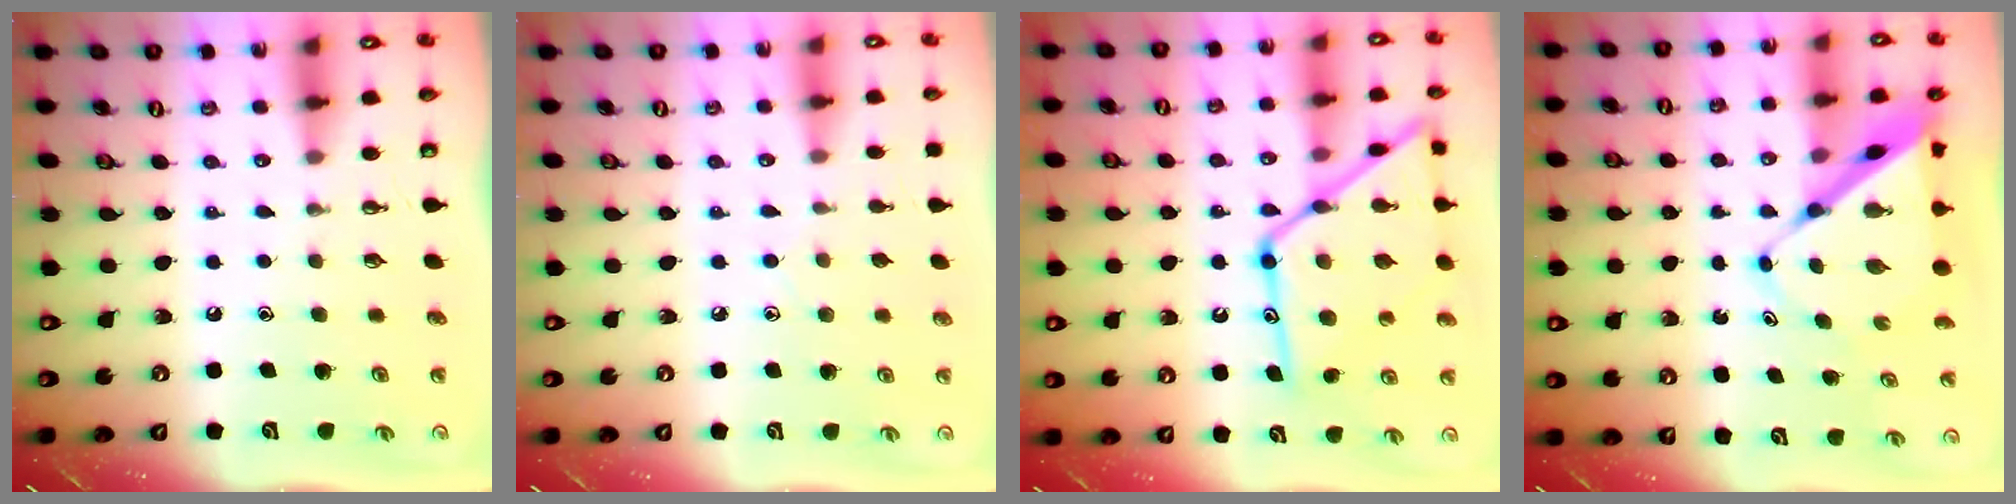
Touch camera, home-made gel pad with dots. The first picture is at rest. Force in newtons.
{"total": 5.7, "press": 5.7, "slide": 0.7}
{"total": 21.4, "press": 21.3, "slide": 1.6}
{"total": 9.2, "press": 9.2, "slide": 0.9}